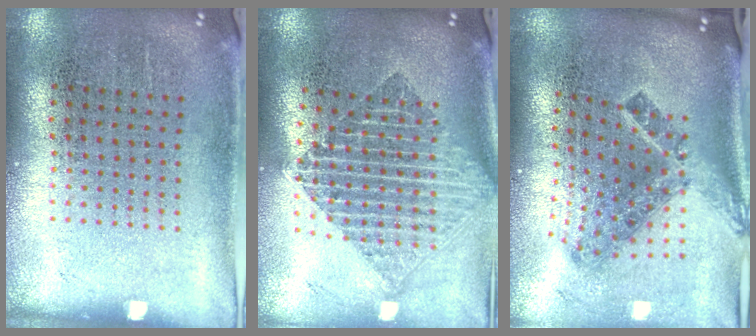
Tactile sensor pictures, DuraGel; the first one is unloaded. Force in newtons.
{"total": 2.2, "press": 1.7, "slide": 1.3}
{"total": 1.9, "press": 1.3, "slide": 1.4}